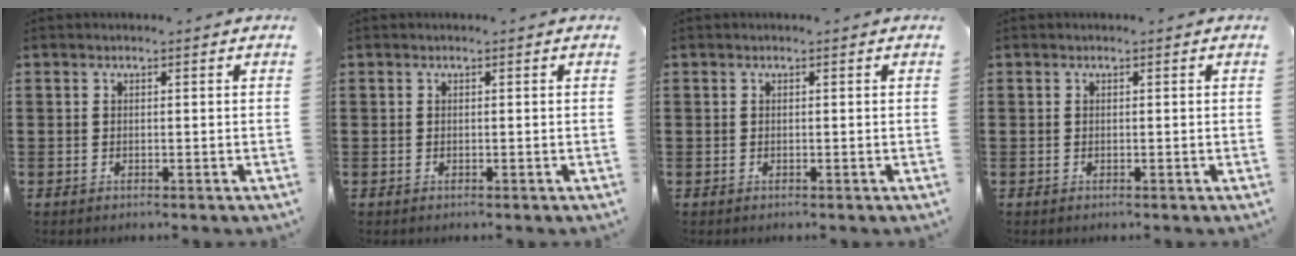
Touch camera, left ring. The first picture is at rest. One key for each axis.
{"total": 0.0}
{"total": 0.0}
{"total": 0.0}